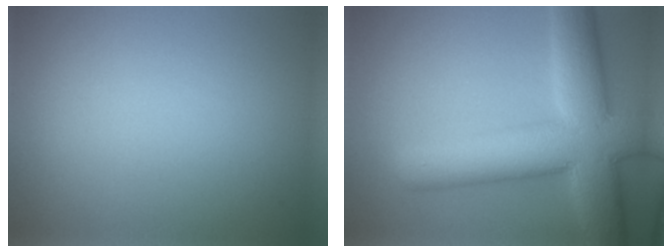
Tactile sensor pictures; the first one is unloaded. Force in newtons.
{"total": 10.3, "press": 10.3, "slide": 0.5}